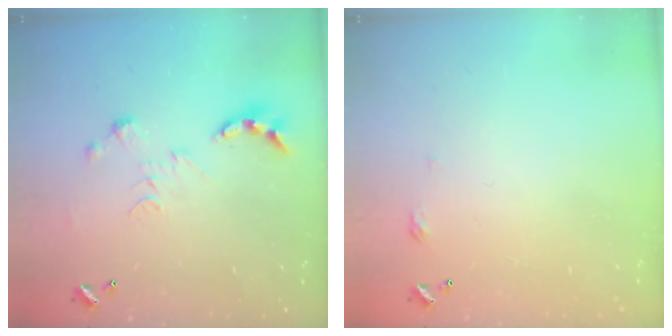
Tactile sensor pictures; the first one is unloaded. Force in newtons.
{"total": 2.7, "press": 2.6, "slide": 0.4}